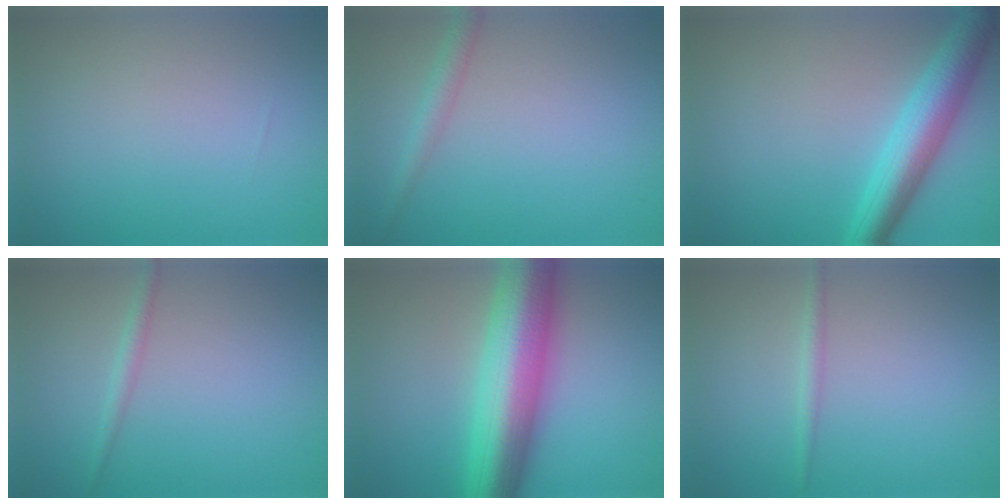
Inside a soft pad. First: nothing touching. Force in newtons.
{"total": 2.0, "press": 2.0, "slide": 0.1}
{"total": 5.7, "press": 5.7, "slide": 0.1}
{"total": 1.3, "press": 1.3, "slide": 0.1}
{"total": 11.0, "press": 11.0, "slide": 0.3}
{"total": 1.1, "press": 1.1, "slide": 0.1}